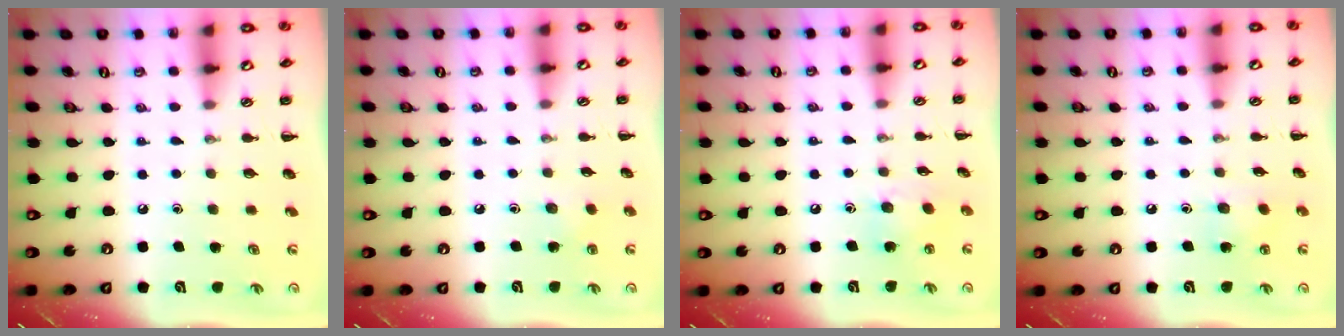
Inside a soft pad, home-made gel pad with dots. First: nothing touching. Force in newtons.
{"total": 4.3, "press": 4.0, "slide": 1.4}
{"total": 6.6, "press": 6.6, "slide": 0.7}
{"total": 6.2, "press": 6.0, "slide": 1.7}